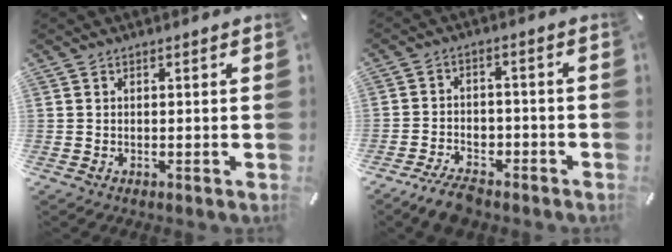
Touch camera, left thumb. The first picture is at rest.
{"total": 6.4, "force": [-4.7, 3.5, 2.7], "torque": [-0.049, 0.028, -0.087]}